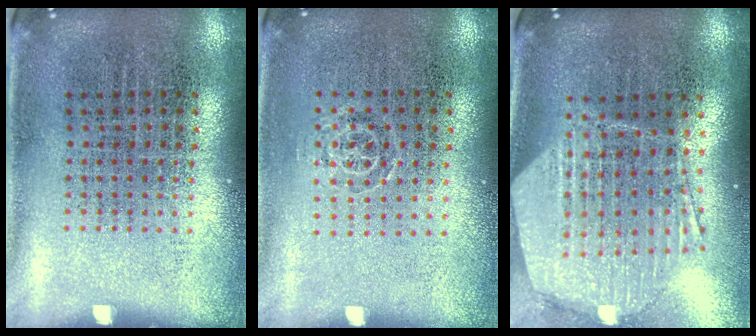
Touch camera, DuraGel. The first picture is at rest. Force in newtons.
{"total": 0.7, "press": 0.5, "slide": 0.4}
{"total": 1.9, "press": 1.8, "slide": 0.8}